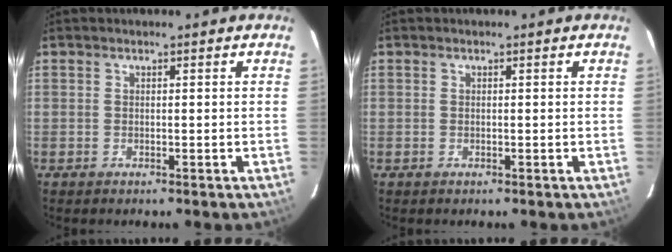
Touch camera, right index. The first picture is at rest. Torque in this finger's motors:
{"motor_torque": [-0.02, 0.02, 0.01, 0.00]}